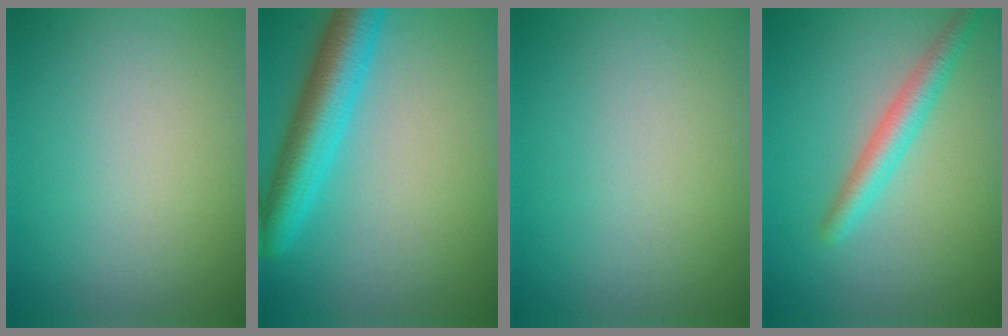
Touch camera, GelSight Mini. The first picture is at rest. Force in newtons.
{"total": 6.1, "press": 6.1, "slide": 0.3}
{"total": 0.0}
{"total": 3.0, "press": 3.0, "slide": 0.0}